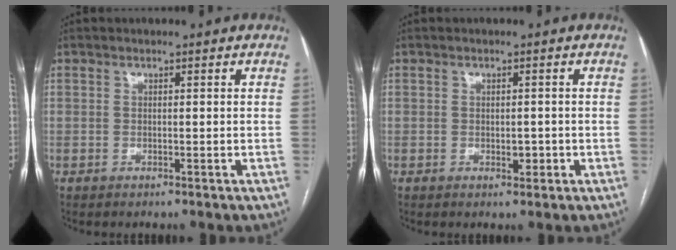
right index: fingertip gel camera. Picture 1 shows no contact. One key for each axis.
{"total": 1.7, "fx": -0.4, "fy": 1.0, "fz": 1.4, "tx": -0.019, "ty": 0.000, "tz": -0.001}